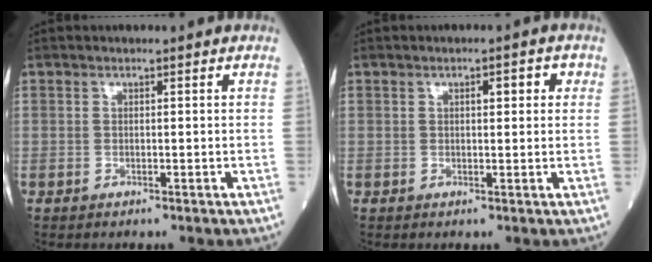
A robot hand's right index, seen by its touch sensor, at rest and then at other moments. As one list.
[{"total": 2.5, "force": [0.8, 0.9, 2.1], "torque": [-0.031, 0.008, 0.011]}]